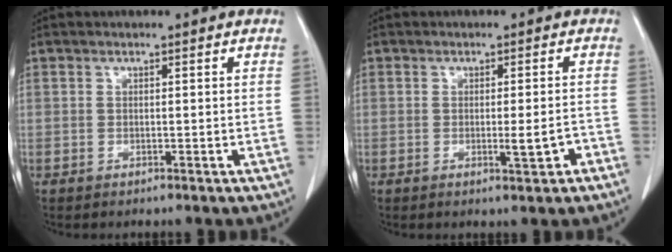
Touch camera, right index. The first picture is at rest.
{"total": 3.1, "force": [-1.2, 0.3, 2.8], "torque": [-0.040, -0.002, -0.017]}